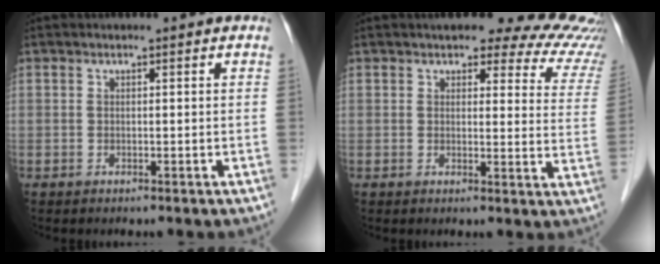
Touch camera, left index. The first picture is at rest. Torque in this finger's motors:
{"motor_torque": [0.97, -1.04, 0.26, 0.04]}